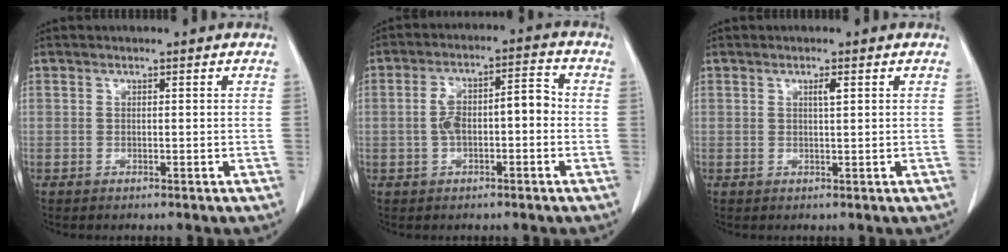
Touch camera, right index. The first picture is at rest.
{"total": 7.7, "force": [-0.8, 3.0, 7.1], "torque": [-0.137, 0.037, -0.013]}
{"total": 1.3, "force": [0.5, 0.1, 1.1], "torque": [-0.022, 0.000, 0.010]}